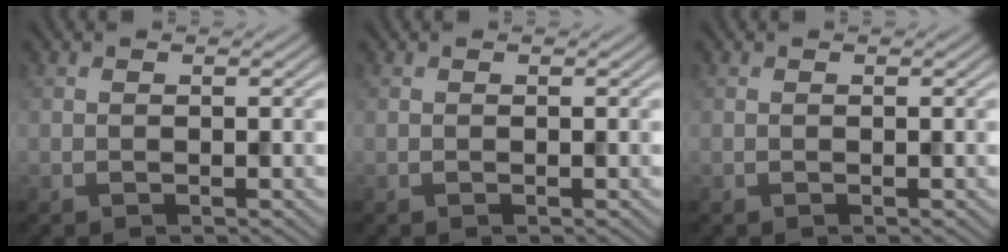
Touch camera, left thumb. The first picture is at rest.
{"total": 0.0}
{"total": 0.0}